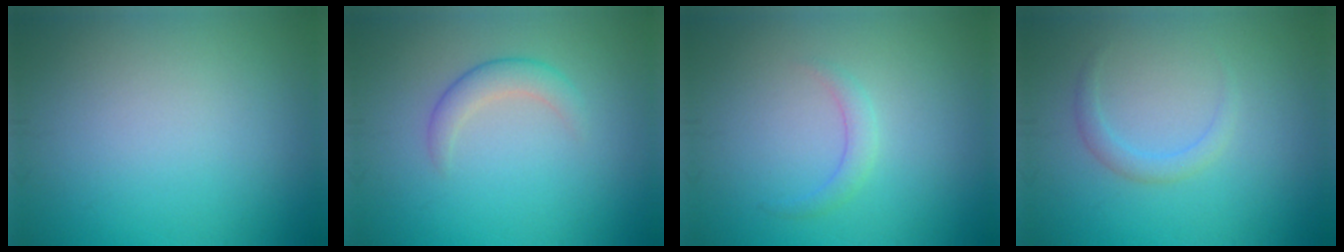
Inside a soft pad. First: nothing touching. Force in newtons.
{"total": 2.3, "press": 2.3, "slide": 0.1}
{"total": 1.4, "press": 1.4, "slide": 0.1}
{"total": 1.5, "press": 1.5, "slide": 0.1}